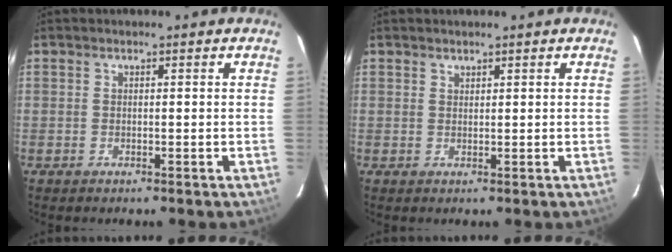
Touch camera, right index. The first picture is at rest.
{"total": 0.8, "force": [0.7, 0.3, 0.0], "torque": [0.000, 0.001, 0.014]}